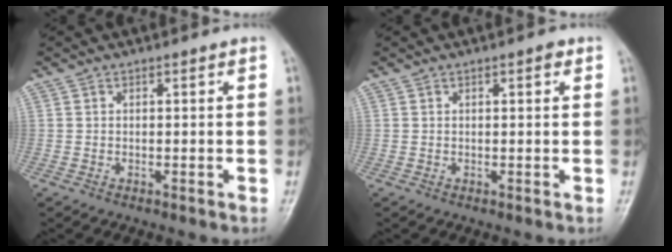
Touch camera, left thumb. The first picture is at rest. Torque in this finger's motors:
{"motor_torque": [-0.10, -0.02, 0.11, 0.09, 0.05]}